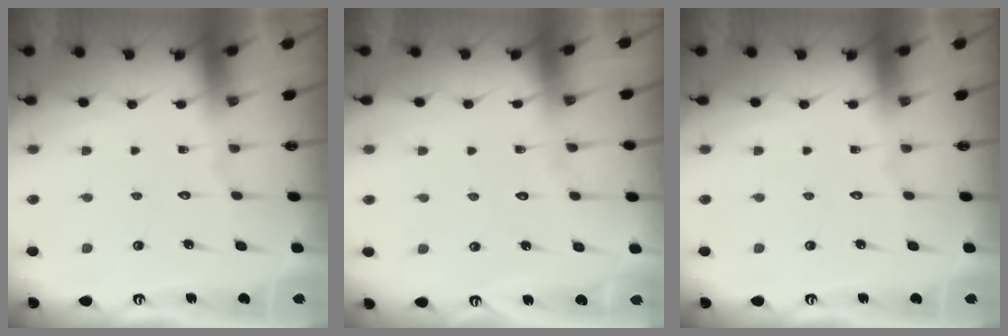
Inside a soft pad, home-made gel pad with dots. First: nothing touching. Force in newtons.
{"total": 4.3, "press": 4.3, "slide": 0.4}
{"total": 0.0}